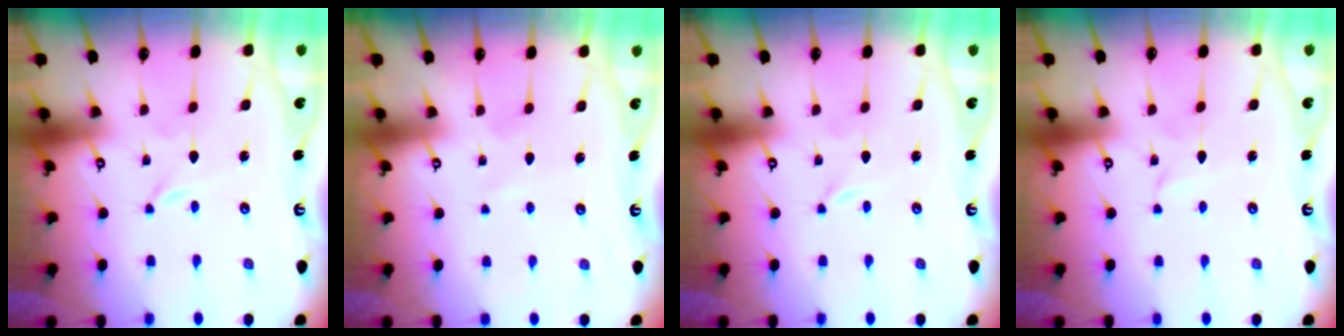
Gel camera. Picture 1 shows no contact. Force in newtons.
{"total": 2.2, "press": 2.1, "slide": 0.3}
{"total": 0.0}
{"total": 2.5, "press": 2.5, "slide": 0.2}